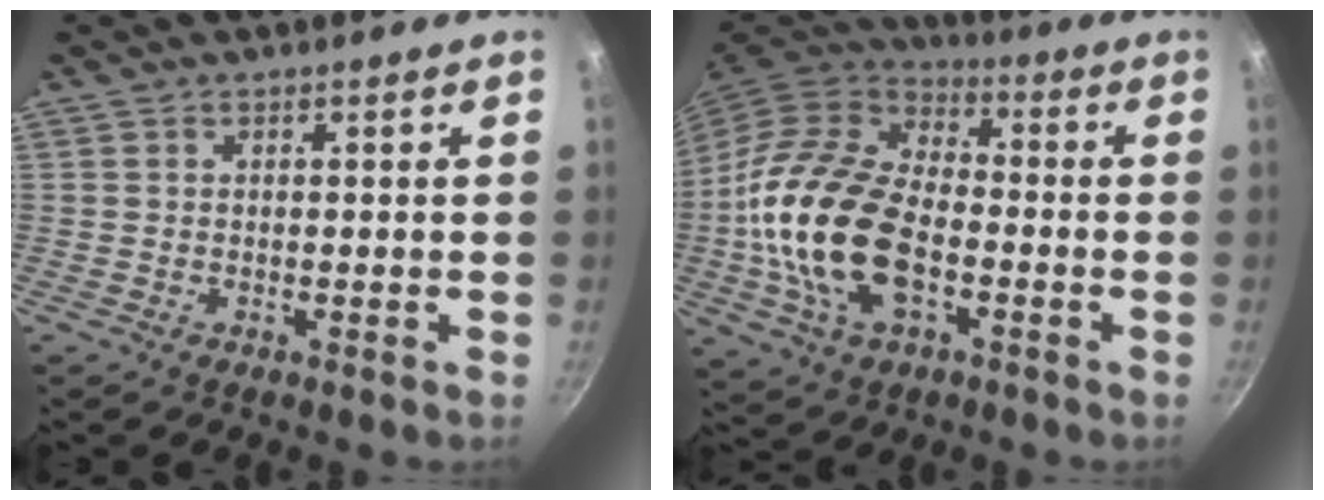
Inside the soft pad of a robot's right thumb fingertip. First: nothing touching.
{"total": 22.1, "force": [-4.1, 13.3, 17.1], "torque": [-0.315, 0.028, -0.084]}